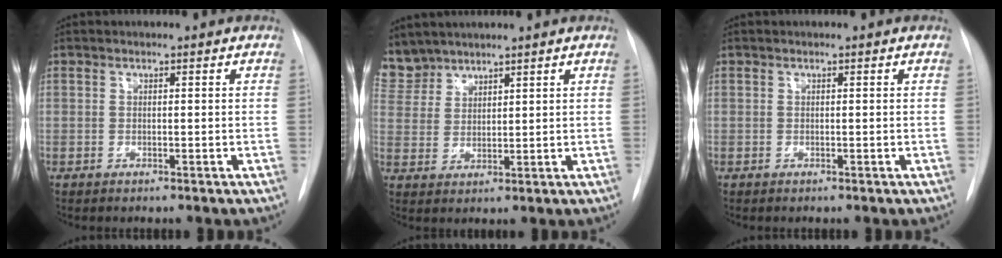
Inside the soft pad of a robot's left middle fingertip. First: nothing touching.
{"total": 6.4, "force": [5.9, 2.4, -0.1], "torque": [-0.002, 0.008, 0.129]}
{"total": 0.0}